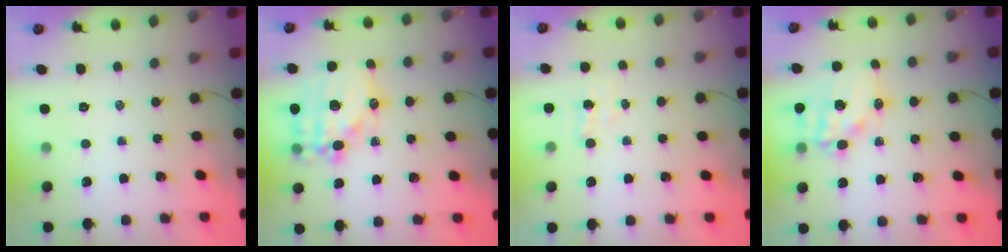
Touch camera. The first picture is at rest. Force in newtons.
{"total": 18.3, "press": 18.0, "slide": 3.4}
{"total": 2.5, "press": 2.3, "slide": 0.8}
{"total": 14.1, "press": 13.8, "slide": 3.3}